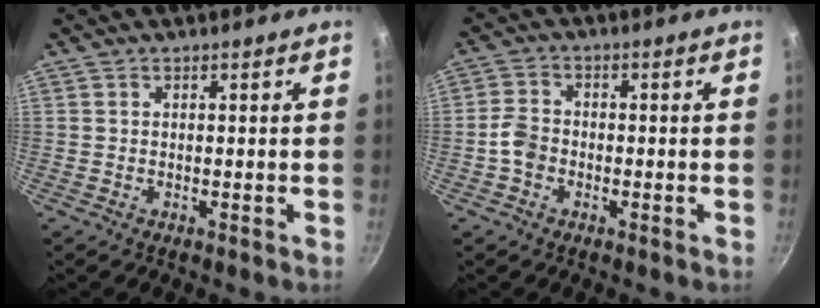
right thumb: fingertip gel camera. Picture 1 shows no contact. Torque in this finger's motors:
{"motor_torque": [0.97, 0.72, 0.66, -0.39, 0.01]}